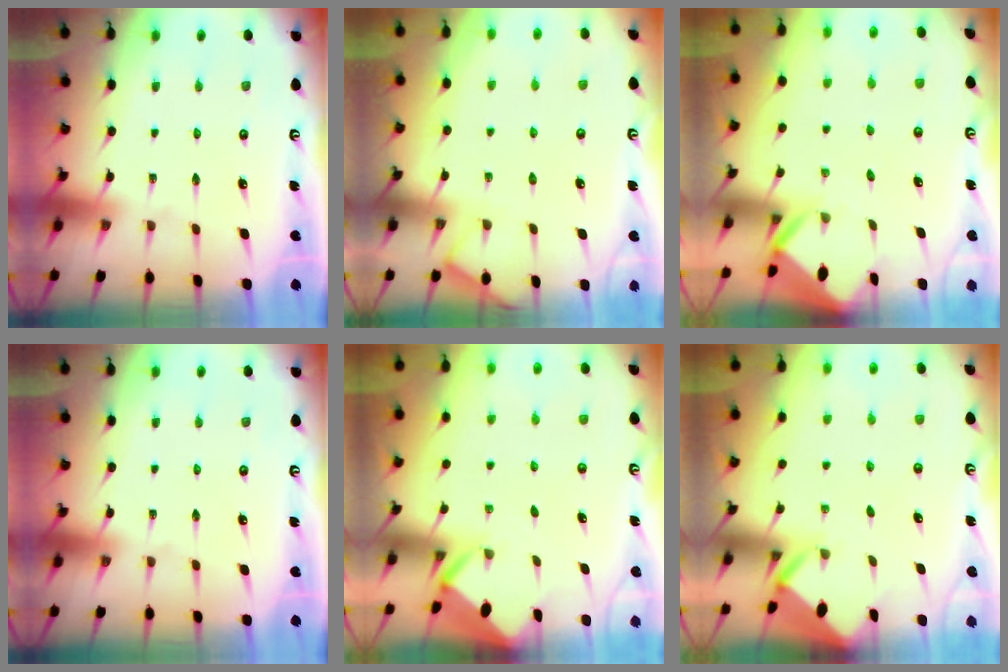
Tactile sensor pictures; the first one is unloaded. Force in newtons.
{"total": 3.6, "press": 3.6, "slide": 0.6}
{"total": 2.4, "press": 2.4, "slide": 0.1}
{"total": 0.0}
{"total": 2.1, "press": 2.1, "slide": 0.0}
{"total": 2.2, "press": 2.2, "slide": 0.1}